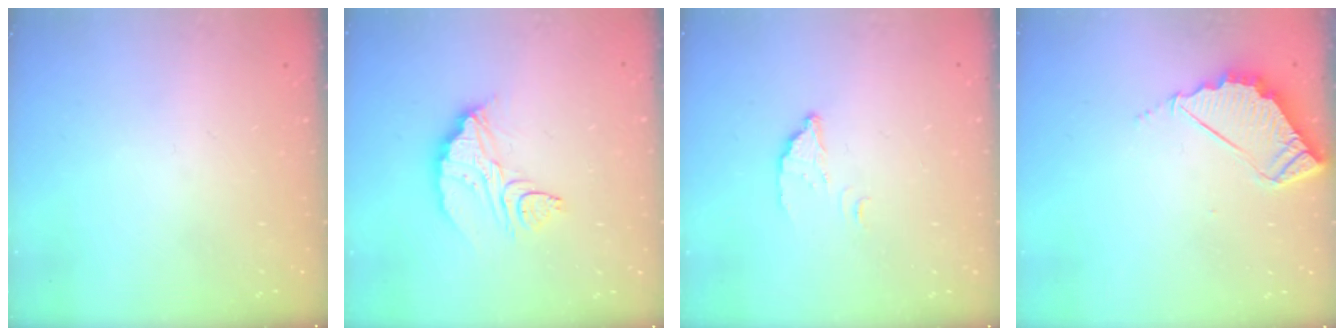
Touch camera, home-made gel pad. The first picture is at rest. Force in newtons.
{"total": 10.4, "press": 10.4, "slide": 0.5}
{"total": 2.7, "press": 2.7, "slide": 0.3}
{"total": 6.0, "press": 6.0, "slide": 0.3}